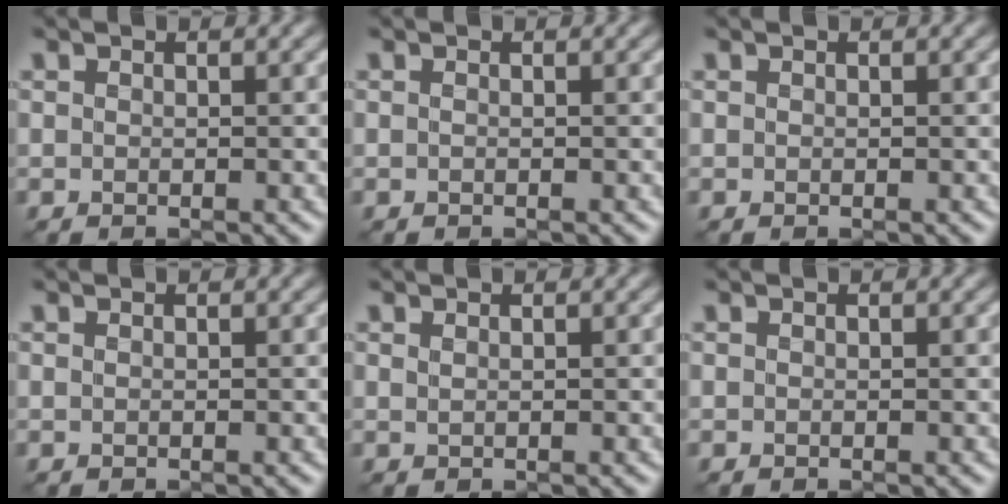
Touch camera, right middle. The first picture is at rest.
{"total": 0.0}
{"total": 0.0}
{"total": 0.0}
{"total": 0.6, "force": [0.4, 0.3, 0.3], "torque": [-0.002, -0.006, 0.004]}
{"total": 0.0}